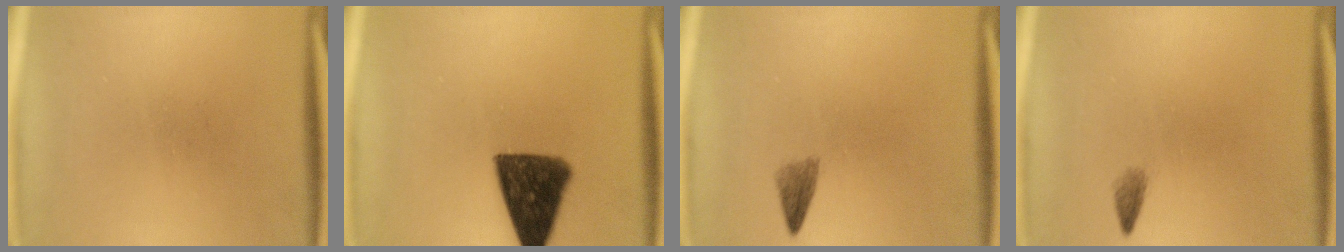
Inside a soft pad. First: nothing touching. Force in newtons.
{"total": 12.2}
{"total": 1.7}
{"total": 1.0}